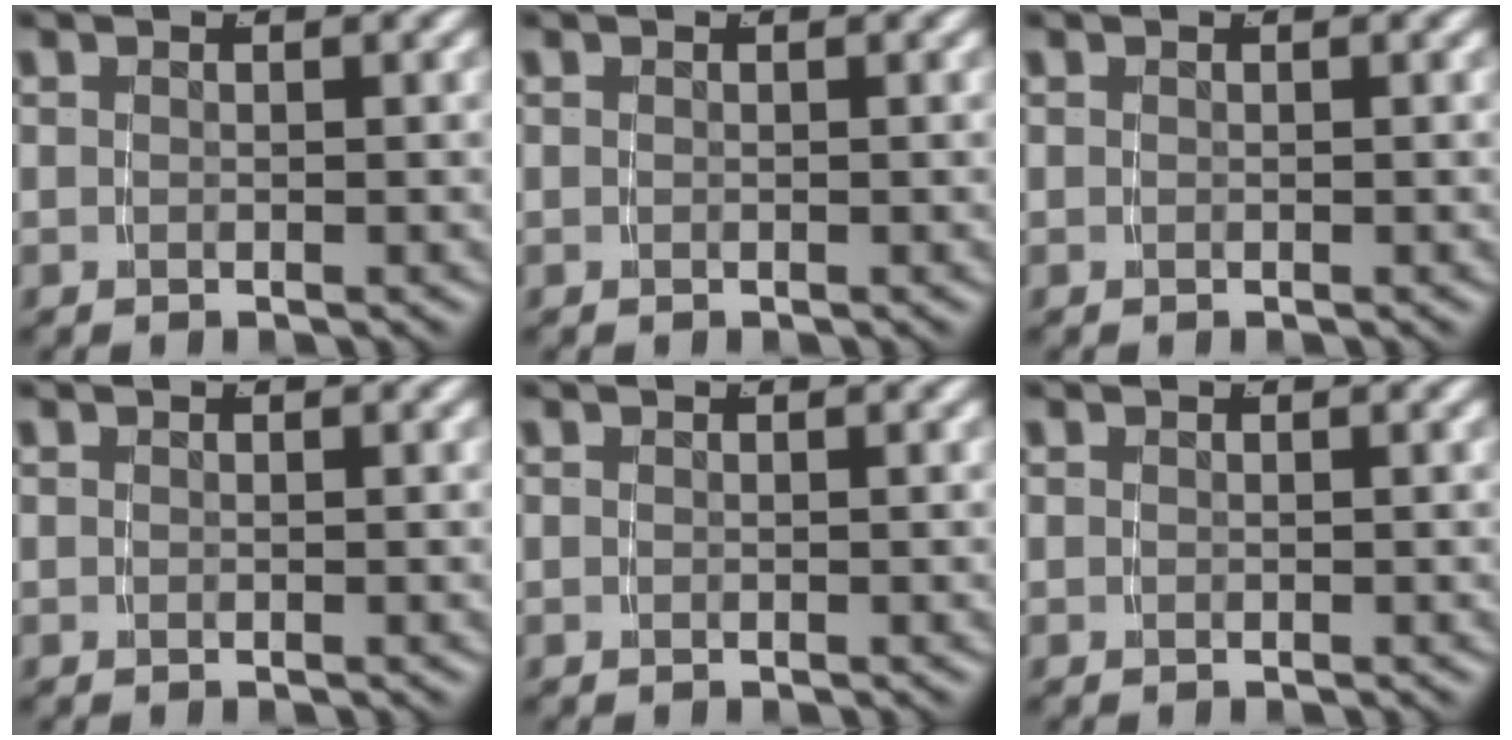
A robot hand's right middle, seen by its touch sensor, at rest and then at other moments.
{"total": 0.0}
{"total": 0.0}
{"total": 0.0}
{"total": 0.0}
{"total": 0.0}